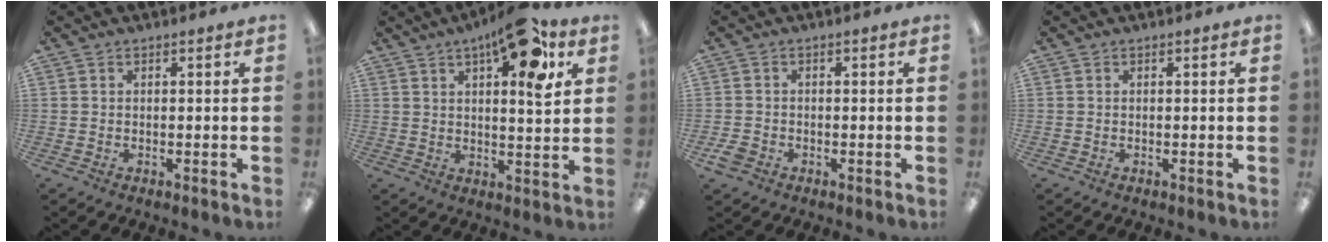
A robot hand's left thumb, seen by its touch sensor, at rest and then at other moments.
{"total": 14.1, "force": [8.0, 4.5, 10.8], "torque": [-0.139, -0.046, 0.122]}
{"total": 2.7, "force": [-1.8, 1.9, 0.8], "torque": [-0.016, 0.003, -0.035]}
{"total": 0.0}